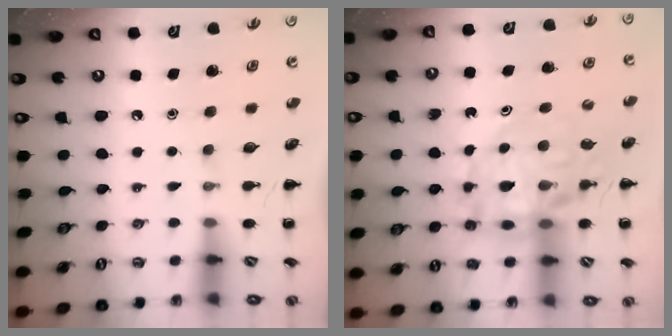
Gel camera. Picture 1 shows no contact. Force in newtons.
{"total": 17.4, "press": 16.9, "slide": 4.2}